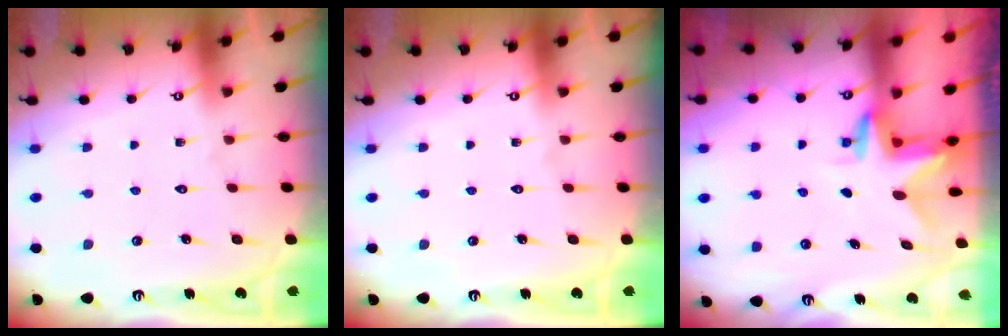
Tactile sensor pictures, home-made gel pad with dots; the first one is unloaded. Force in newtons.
{"total": 0.0}
{"total": 3.1, "press": 3.1, "slide": 0.2}